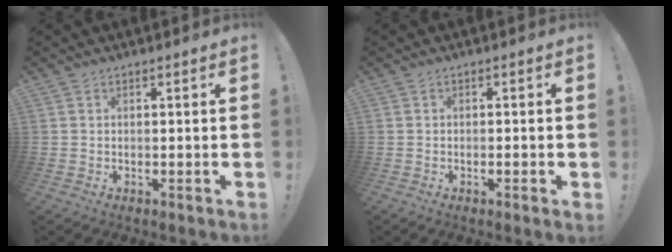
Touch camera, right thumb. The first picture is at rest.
{"total": 1.4, "force": [-0.8, -0.3, 1.1], "torque": [-0.023, 0.001, -0.014]}